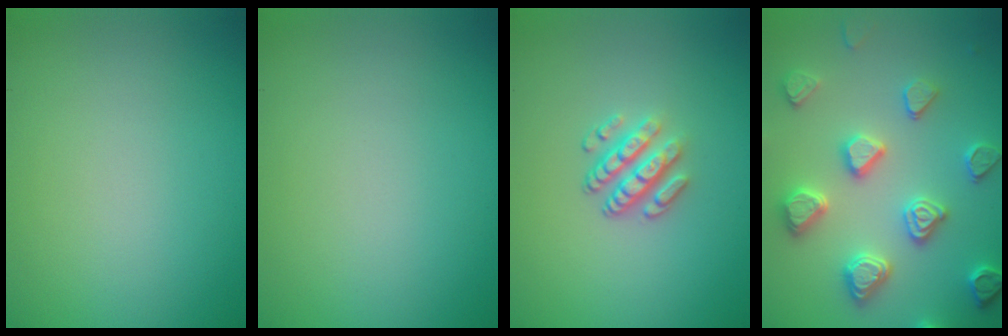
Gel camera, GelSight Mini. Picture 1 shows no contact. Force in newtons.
{"total": 0.0}
{"total": 3.4, "press": 2.4, "slide": 2.4}
{"total": 4.6, "press": 4.4, "slide": 1.3}